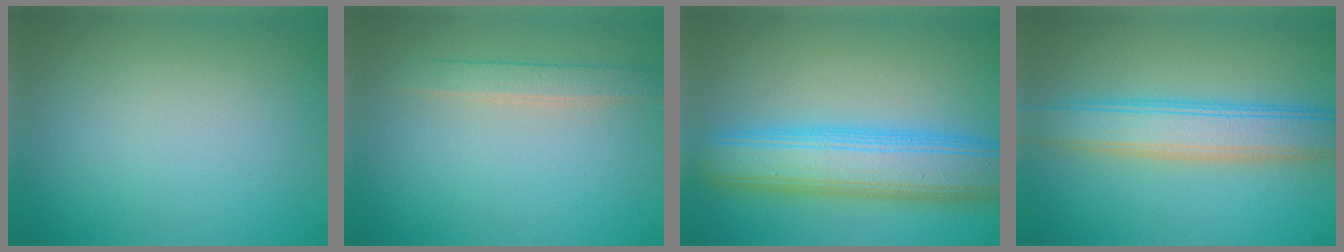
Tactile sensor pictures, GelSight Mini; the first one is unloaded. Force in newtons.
{"total": 2.0, "press": 2.0, "slide": 0.2}
{"total": 8.3, "press": 8.3, "slide": 0.2}
{"total": 5.9, "press": 5.9, "slide": 0.3}